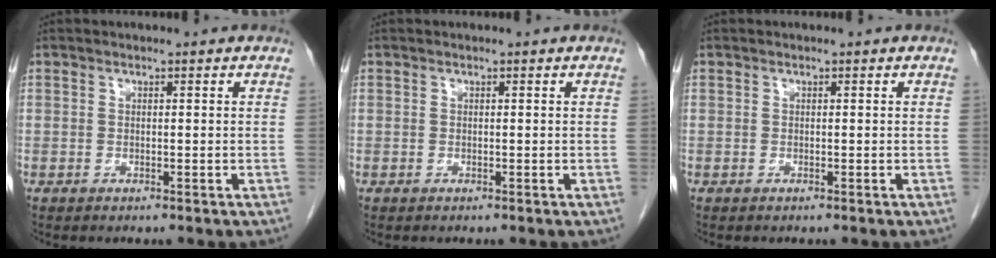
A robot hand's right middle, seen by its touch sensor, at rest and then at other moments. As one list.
[{"total": 0.0}, {"total": 0.0}]